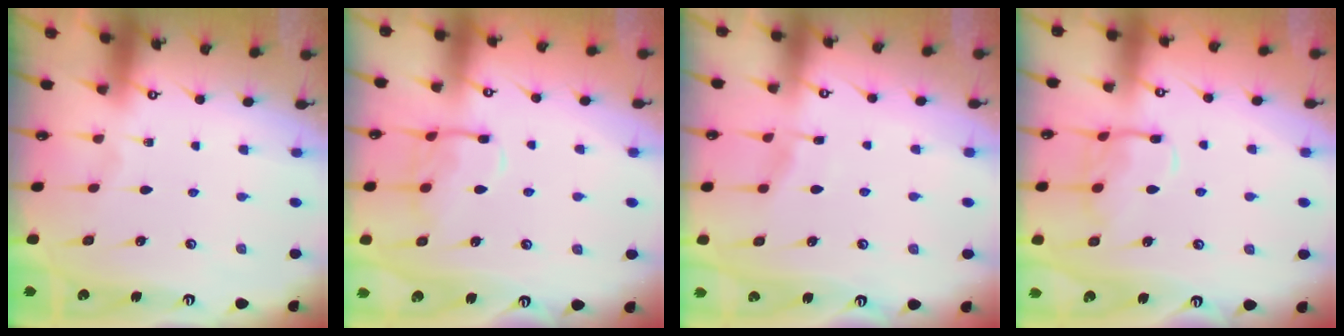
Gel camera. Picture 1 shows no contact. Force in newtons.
{"total": 9.7, "press": 9.7, "slide": 0.7}
{"total": 4.0, "press": 3.9, "slide": 0.5}
{"total": 11.1, "press": 11.1, "slide": 0.9}